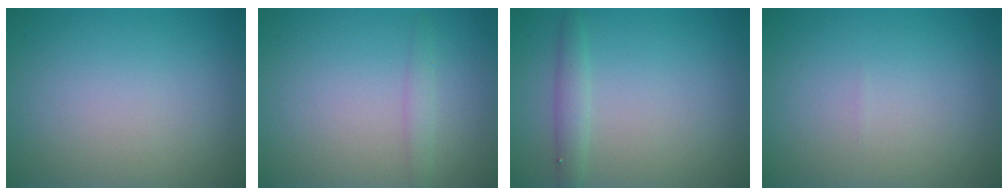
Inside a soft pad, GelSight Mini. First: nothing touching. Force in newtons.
{"total": 1.3, "press": 1.3, "slide": 0.1}
{"total": 1.6, "press": 1.6, "slide": 0.0}
{"total": 0.0}